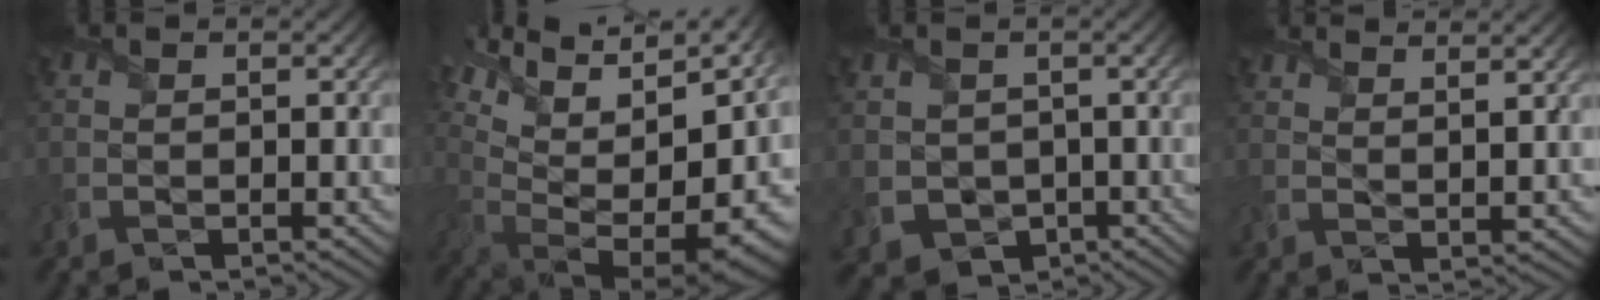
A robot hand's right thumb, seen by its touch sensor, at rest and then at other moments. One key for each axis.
{"total": 16.8, "fx": 4.6, "fy": 8.2, "fz": 13.9, "tx": -0.237, "ty": 0.020, "tz": 0.119}
{"total": 3.4, "fx": -0.2, "fy": 3.2, "fz": 0.9, "tx": -0.053, "ty": -0.017, "tz": -0.008}
{"total": 4.8, "fx": 4.2, "fy": 0.4, "fz": 2.3, "tx": -0.035, "ty": -0.009, "tz": 0.069}